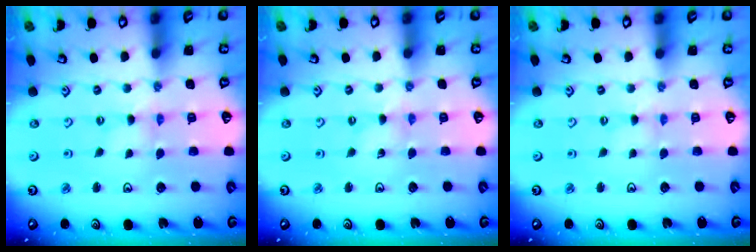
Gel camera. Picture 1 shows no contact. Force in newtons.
{"total": 0.0}
{"total": 0.7, "press": 0.7, "slide": 0.2}